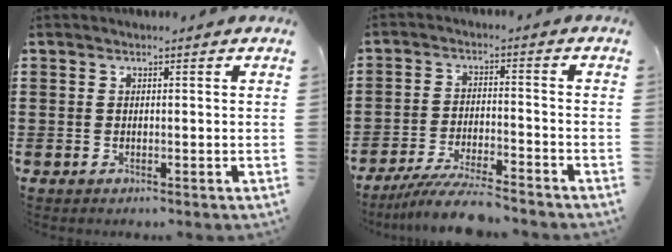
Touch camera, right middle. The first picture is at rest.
{"total": 6.6, "force": [-6.0, 0.1, 2.8], "torque": [-0.062, -0.014, -0.113]}